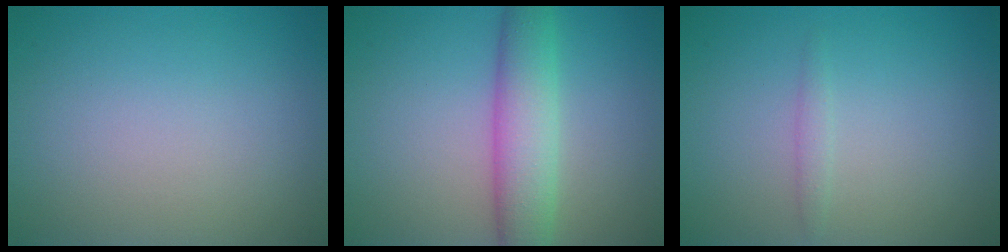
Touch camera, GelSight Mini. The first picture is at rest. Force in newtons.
{"total": 5.1, "press": 5.1, "slide": 0.1}
{"total": 0.8, "press": 0.8, "slide": 0.1}